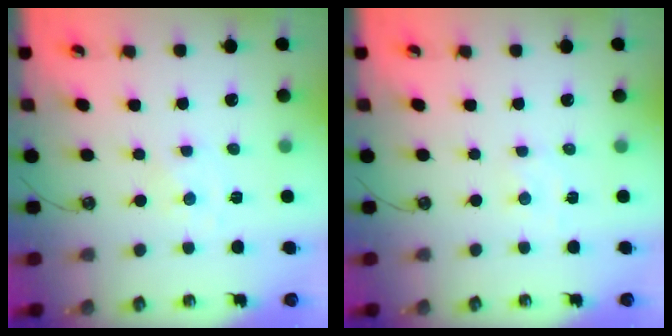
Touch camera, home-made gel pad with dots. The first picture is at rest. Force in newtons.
{"total": 2.0, "press": 1.9, "slide": 0.3}